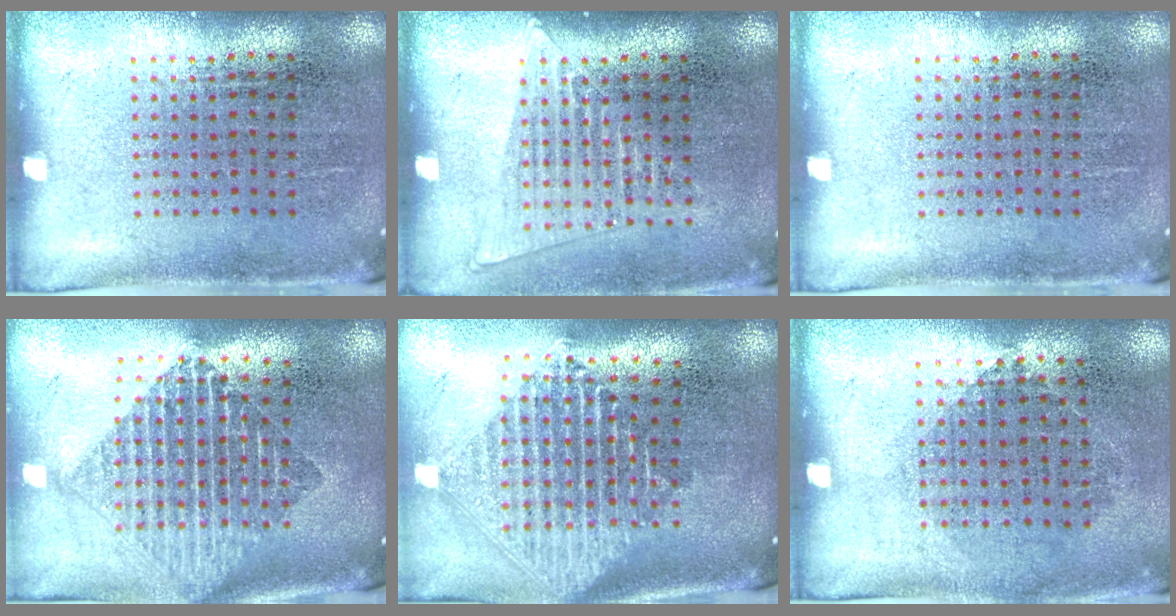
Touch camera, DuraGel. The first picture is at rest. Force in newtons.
{"total": 1.3, "press": 1.2, "slide": 0.6}
{"total": 0.0}
{"total": 1.9, "press": 1.6, "slide": 1.0}
{"total": 2.4, "press": 1.9, "slide": 1.5}
{"total": 0.8, "press": 0.7, "slide": 0.4}